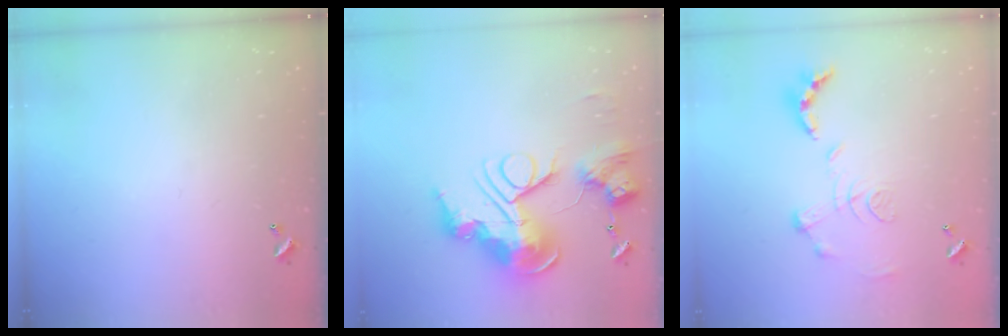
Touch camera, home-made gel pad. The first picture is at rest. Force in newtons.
{"total": 0.9, "press": 0.9, "slide": 0.0}
{"total": 1.2, "press": 0.4, "slide": 1.1}